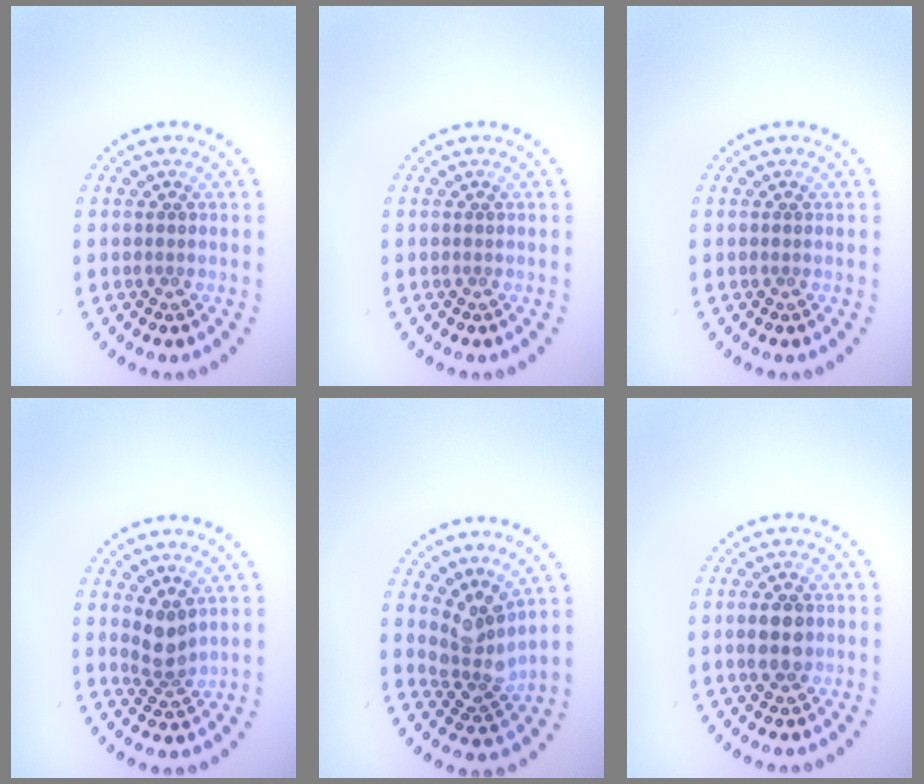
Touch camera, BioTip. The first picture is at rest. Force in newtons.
{"total": 0.0}
{"total": 0.0}
{"total": 2.5, "press": 2.0, "slide": 1.6}
{"total": 3.5, "press": 2.6, "slide": 2.3}
{"total": 2.9, "press": 2.9, "slide": 0.1}